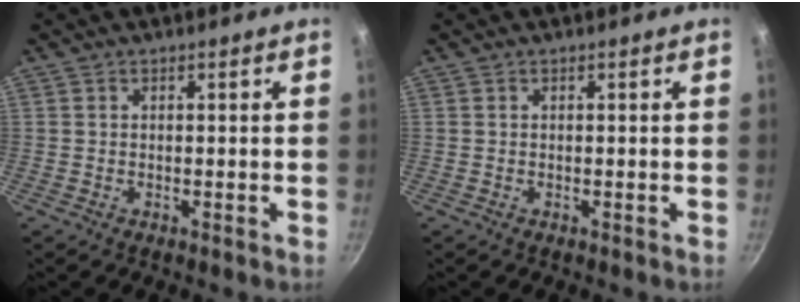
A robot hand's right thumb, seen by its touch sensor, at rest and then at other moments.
{"total": 0.0}